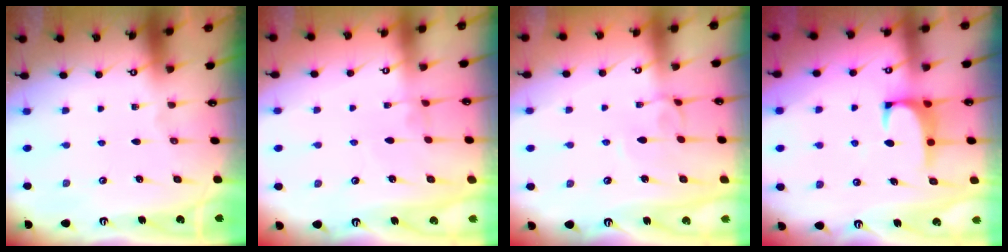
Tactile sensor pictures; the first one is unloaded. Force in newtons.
{"total": 2.9, "press": 2.9, "slide": 0.4}
{"total": 4.7, "press": 4.7, "slide": 0.0}
{"total": 1.0, "press": 0.8, "slide": 0.4}